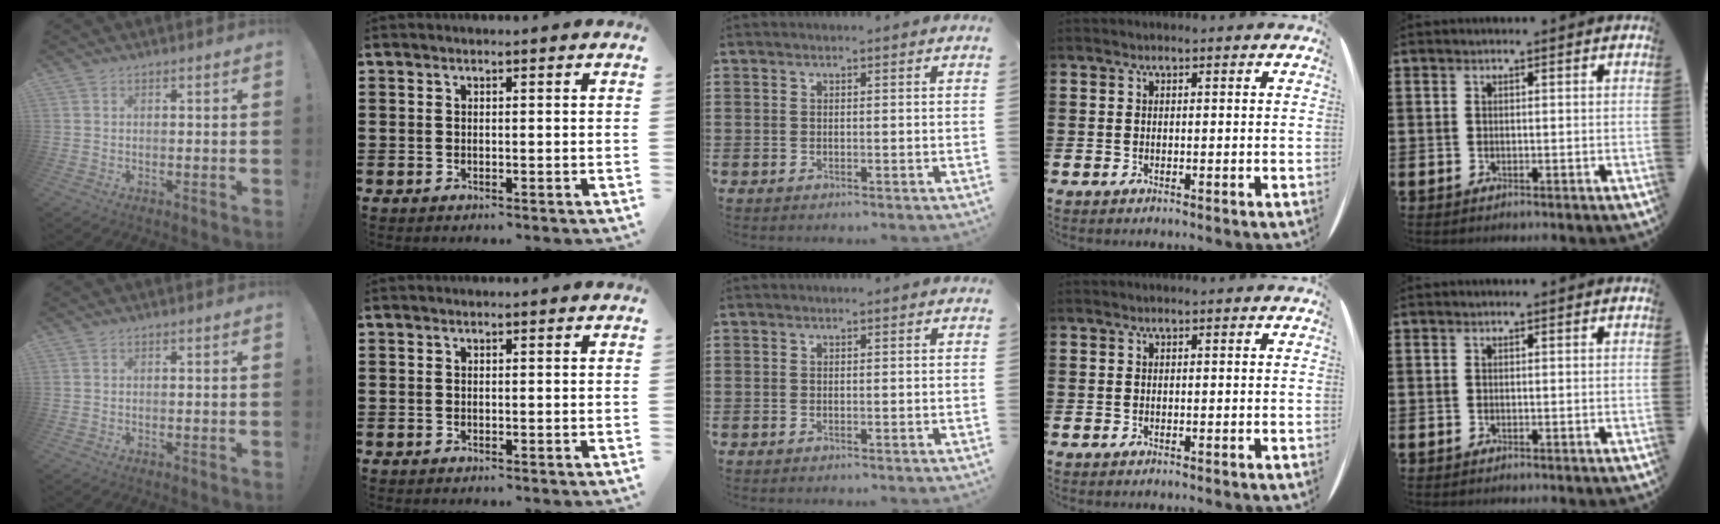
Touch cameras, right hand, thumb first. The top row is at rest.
{}